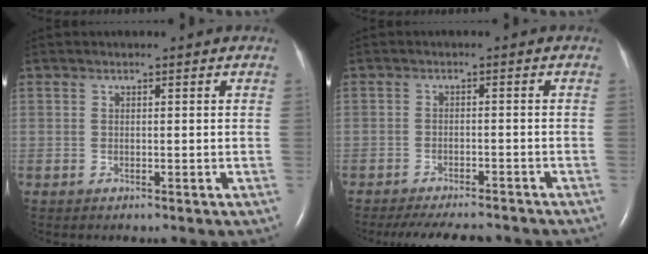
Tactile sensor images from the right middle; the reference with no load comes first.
{"total": 11.5, "force": [-10.3, 2.2, 4.6], "torque": [-0.070, -0.010, -0.134]}